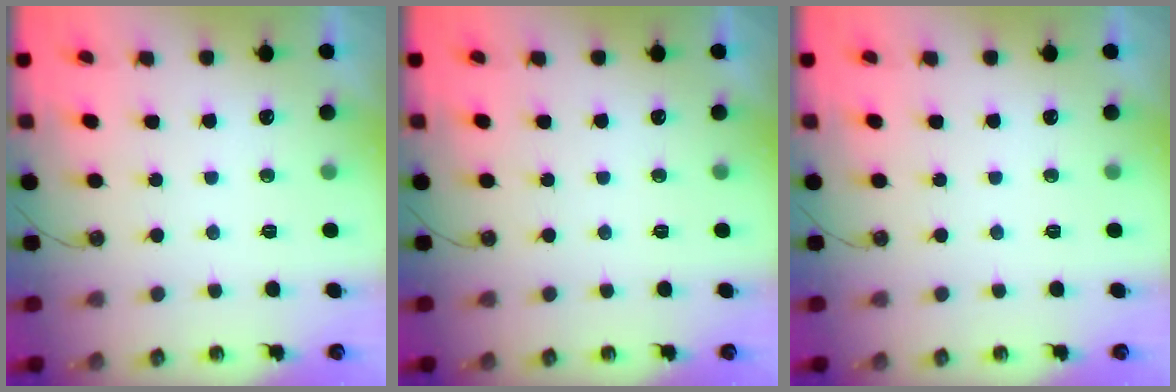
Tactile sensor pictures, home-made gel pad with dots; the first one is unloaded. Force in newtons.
{"total": 0.0}
{"total": 0.0}